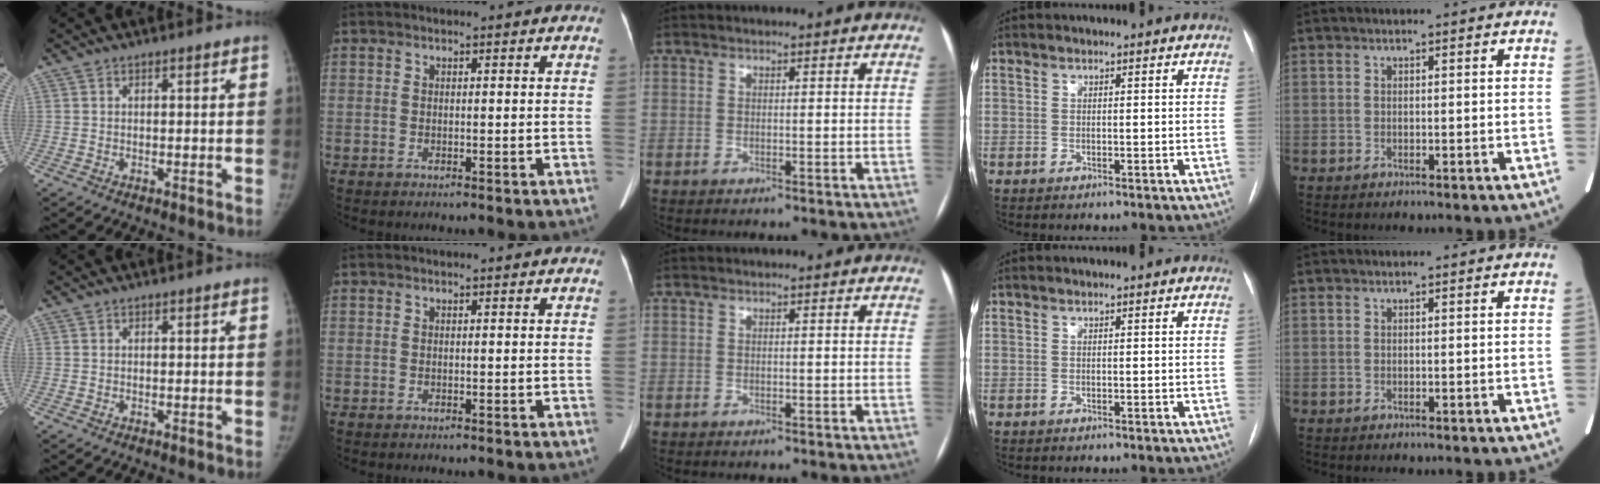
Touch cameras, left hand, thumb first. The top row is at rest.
{}